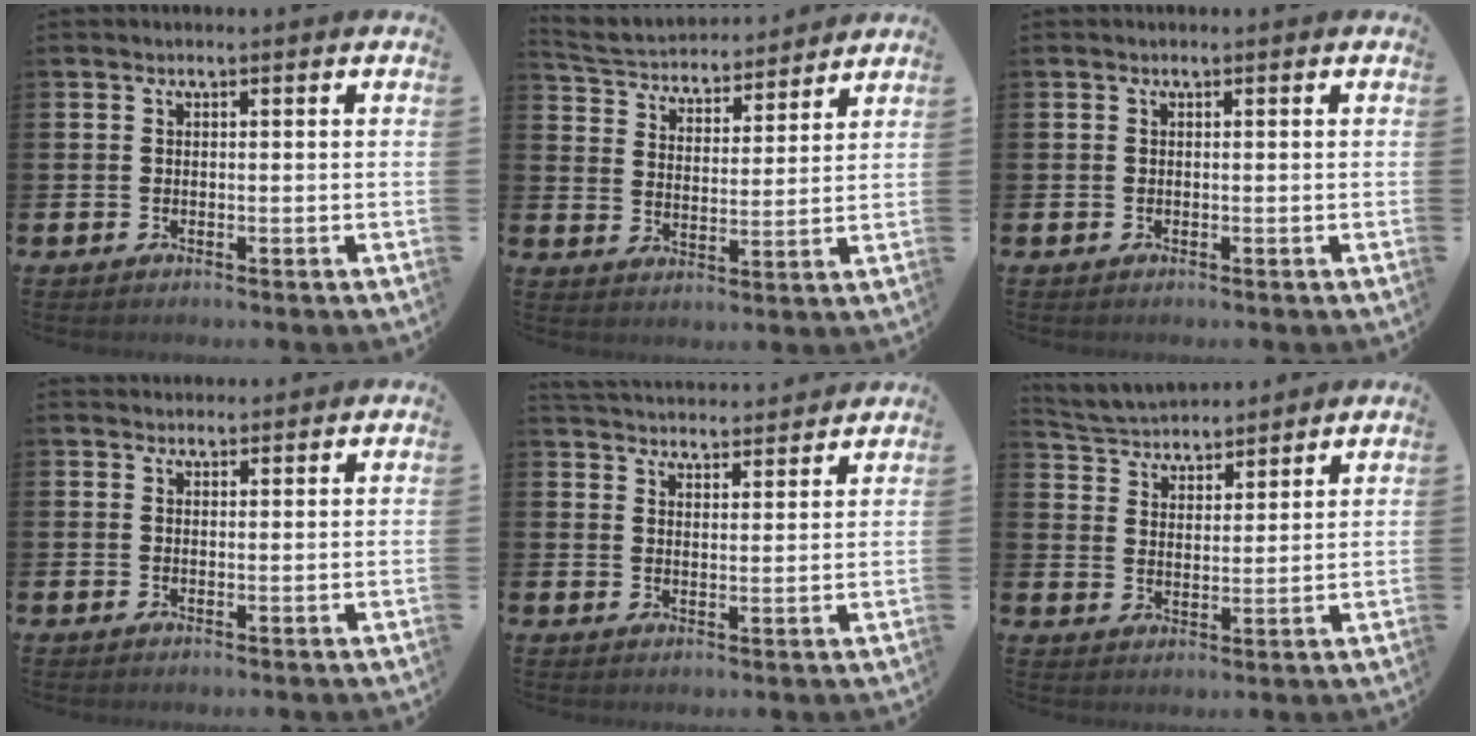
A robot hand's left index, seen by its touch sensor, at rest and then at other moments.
{"total": 4.4, "force": [4.2, 1.3, 0.2], "torque": [-0.031, -0.036, 0.068]}
{"total": 0.0}
{"total": 1.8, "force": [1.7, 0.5, 0.0], "torque": [0.009, -0.005, 0.029]}
{"total": 4.4, "force": [4.4, 0.3, -0.2], "torque": [-0.006, -0.034, 0.077]}
{"total": 4.3, "force": [4.2, 1.2, -0.2], "torque": [-0.021, -0.029, 0.072]}